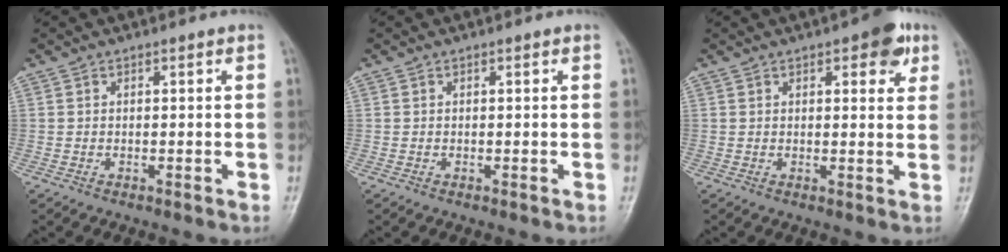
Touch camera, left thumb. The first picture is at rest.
{"total": 0.0}
{"total": 6.4, "force": [3.2, 2.6, 4.9], "torque": [-0.039, -0.009, 0.032]}